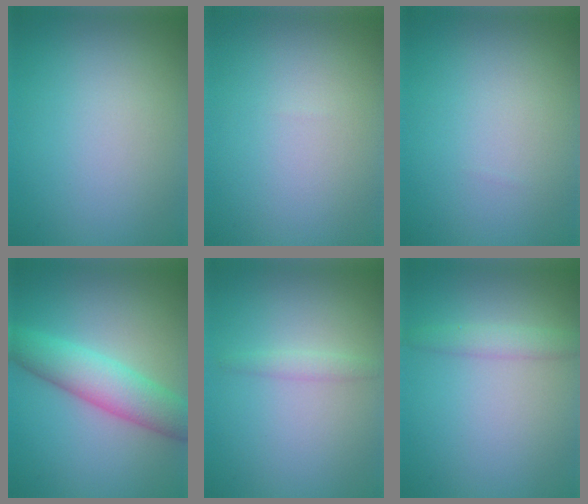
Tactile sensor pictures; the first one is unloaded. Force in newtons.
{"total": 0.0}
{"total": 0.0}
{"total": 5.5, "press": 5.5, "slide": 0.1}
{"total": 1.0, "press": 1.0, "slide": 0.1}
{"total": 1.8, "press": 1.8, "slide": 0.1}